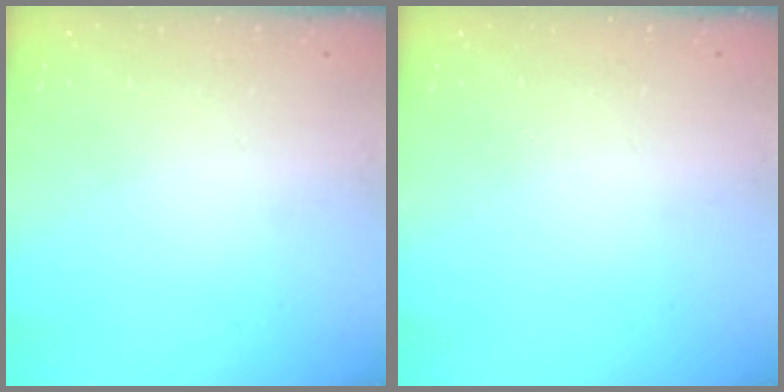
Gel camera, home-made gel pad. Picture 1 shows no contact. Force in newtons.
{"total": 0.0}